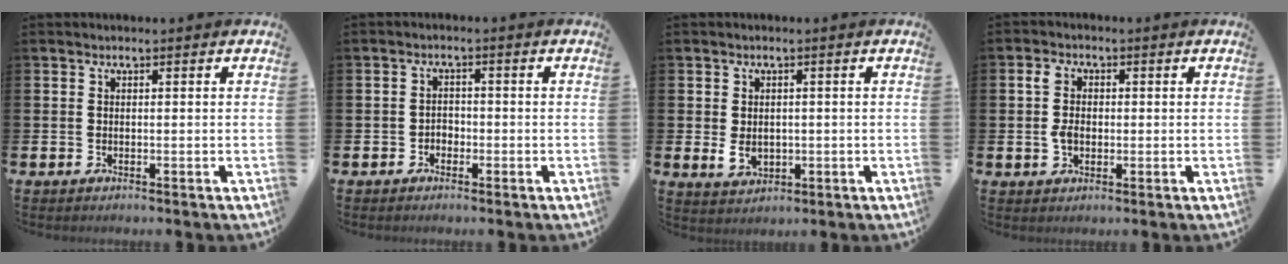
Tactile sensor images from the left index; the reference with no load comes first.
{"total": 1.6, "force": [-1.1, 1.2, 0.3], "torque": [-0.002, -0.001, -0.025]}
{"total": 2.7, "force": [0.1, 1.9, 1.9], "torque": [-0.023, -0.002, -0.002]}
{"total": 3.9, "force": [0.3, 2.8, 2.8], "torque": [-0.046, 0.008, 0.000]}